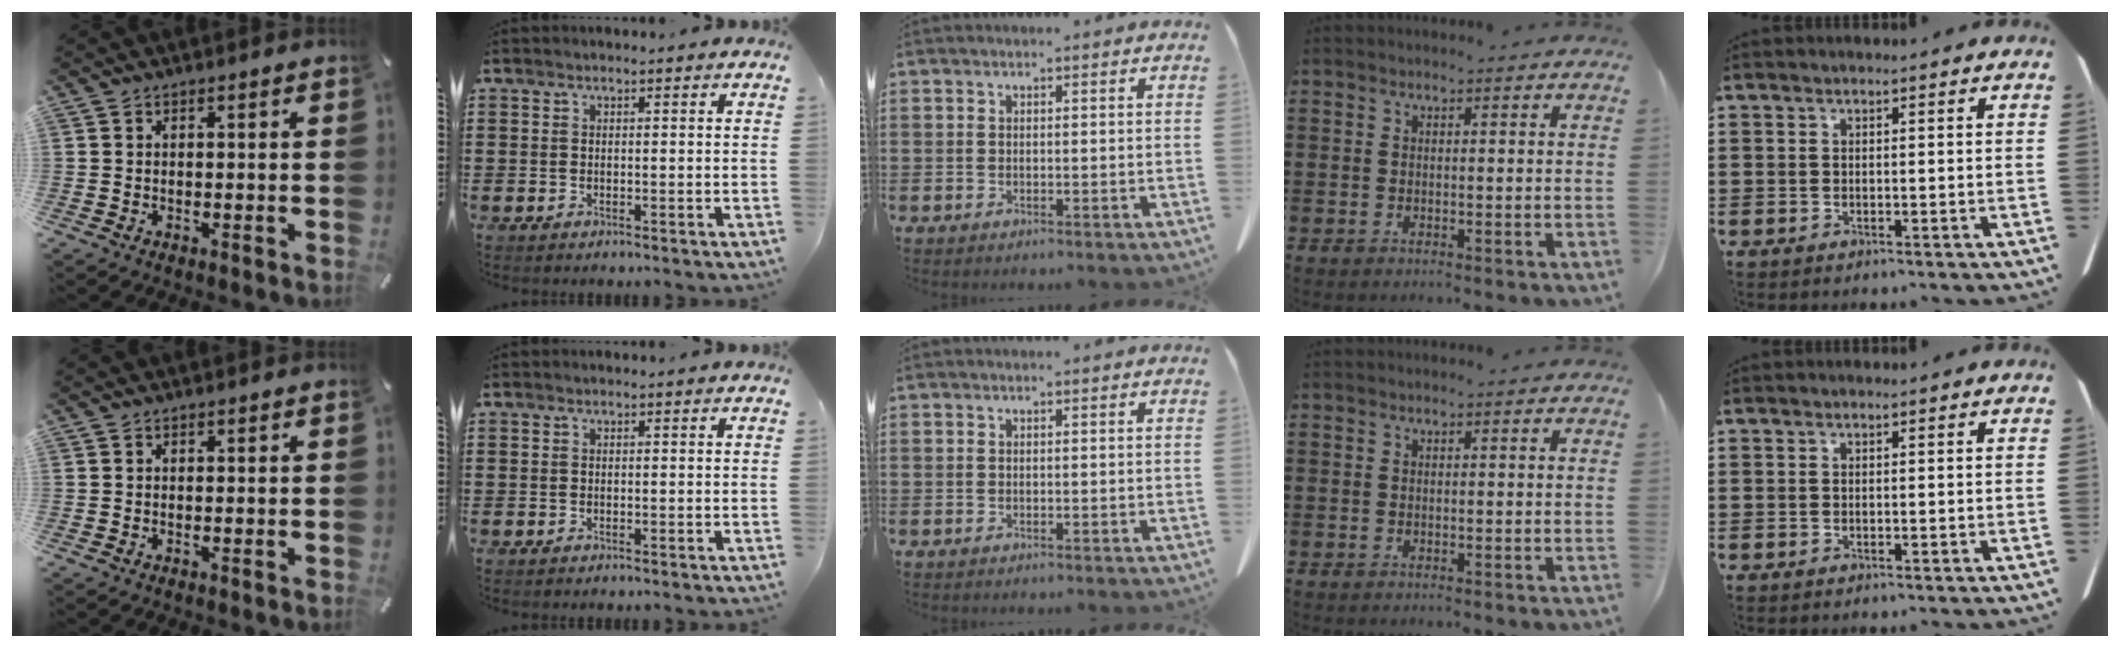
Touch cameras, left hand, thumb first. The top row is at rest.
{}